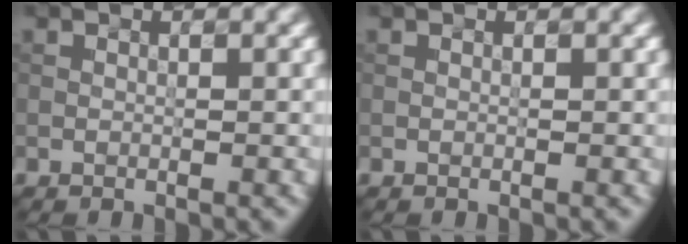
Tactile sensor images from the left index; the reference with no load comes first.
{"total": 0.0}